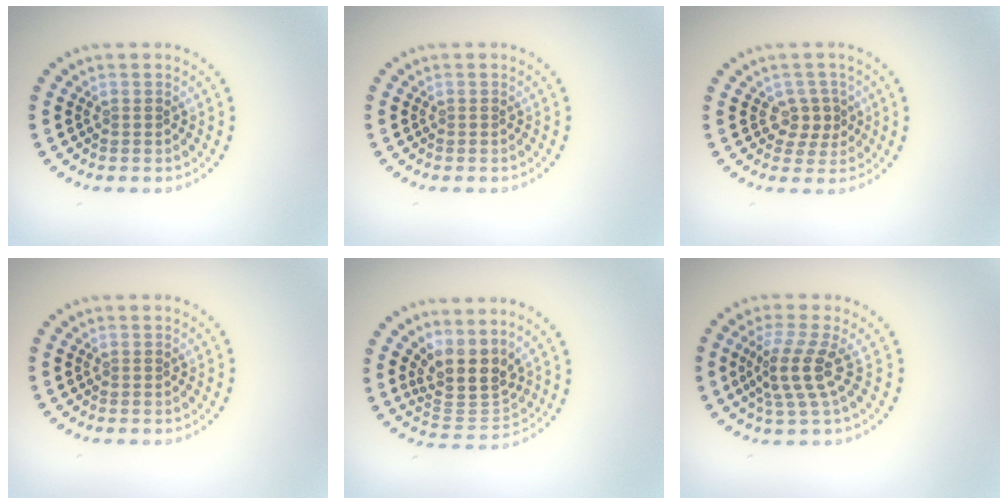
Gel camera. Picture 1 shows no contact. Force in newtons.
{"total": 0.0}
{"total": 2.1, "press": 1.8, "slide": 1.2}
{"total": 0.0}
{"total": 4.1, "press": 3.4, "slide": 2.4}
{"total": 3.6, "press": 2.6, "slide": 2.4}